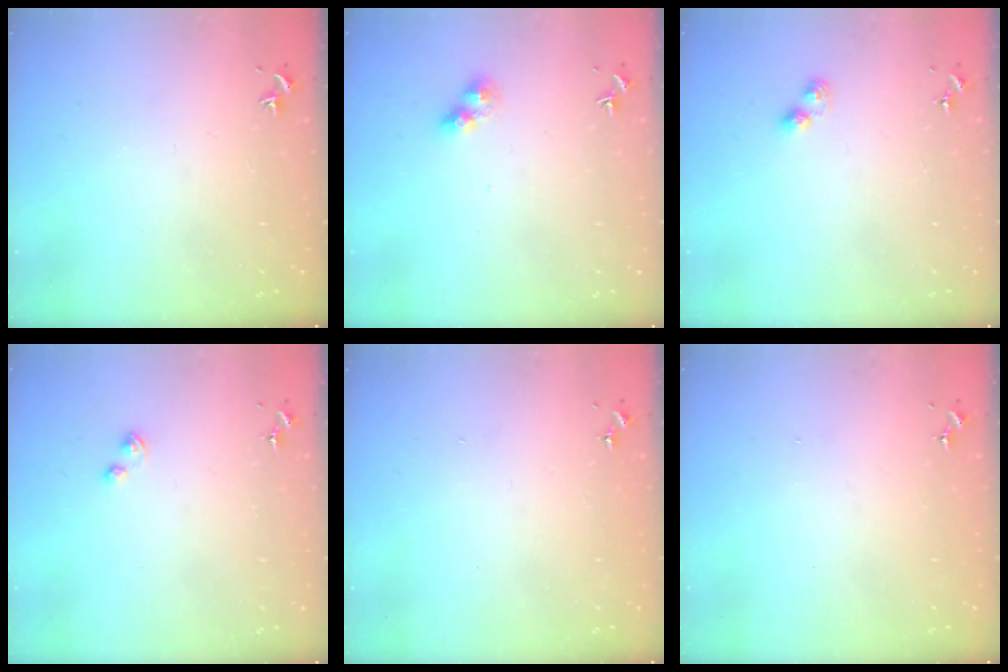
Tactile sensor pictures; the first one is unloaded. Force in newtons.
{"total": 7.4, "press": 7.3, "slide": 0.6}
{"total": 2.8, "press": 2.7, "slide": 0.4}
{"total": 3.4, "press": 3.4, "slide": 0.5}
{"total": 0.0}
{"total": 0.0}